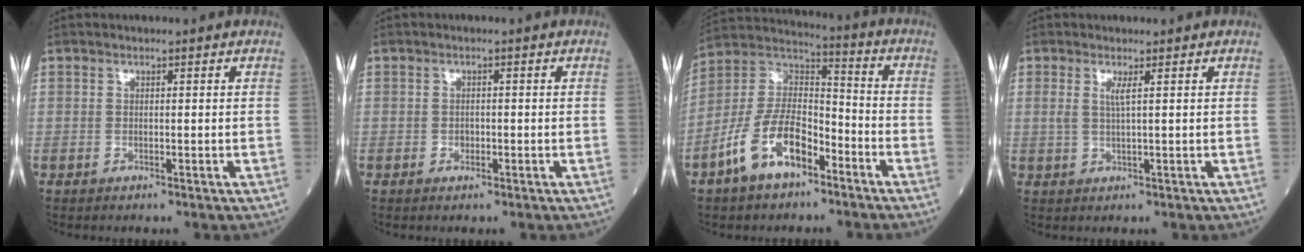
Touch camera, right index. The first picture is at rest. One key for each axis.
{"total": 1.1, "fx": -0.6, "fy": 0.7, "fz": 0.6, "tx": -0.006, "ty": 0.002, "tz": -0.007}
{"total": 12.6, "fx": -7.0, "fy": 5.8, "fz": 8.6, "tx": -0.187, "ty": 0.017, "tz": -0.134}
{"total": 1.8, "fx": 0.6, "fy": -0.2, "fz": 1.7, "tx": -0.038, "ty": 0.000, "tz": 0.013}